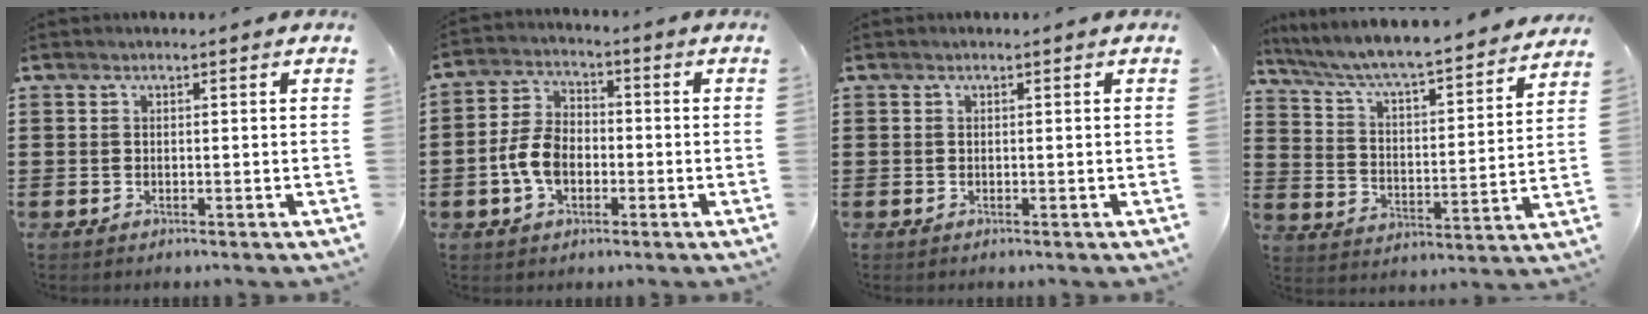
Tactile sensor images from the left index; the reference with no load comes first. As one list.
[{"total": 6.9, "force": [-1.9, 4.5, 4.9], "torque": [-0.128, 0.001, -0.044]}, {"total": 0.0}, {"total": 5.6, "force": [5.1, 0.0, 2.4], "torque": [-0.068, -0.045, 0.078]}]